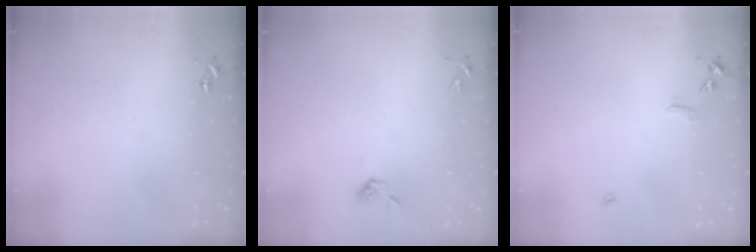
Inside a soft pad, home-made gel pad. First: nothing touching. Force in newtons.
{"total": 5.0, "press": 4.7, "slide": 1.7}
{"total": 7.5, "press": 7.5, "slide": 0.6}